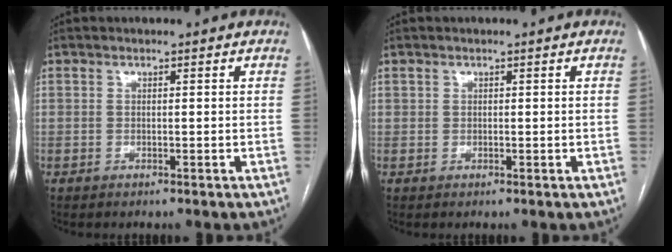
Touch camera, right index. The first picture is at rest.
{"total": 0.5, "force": [0.2, 0.4, 0.1], "torque": [0.007, 0.002, 0.003]}